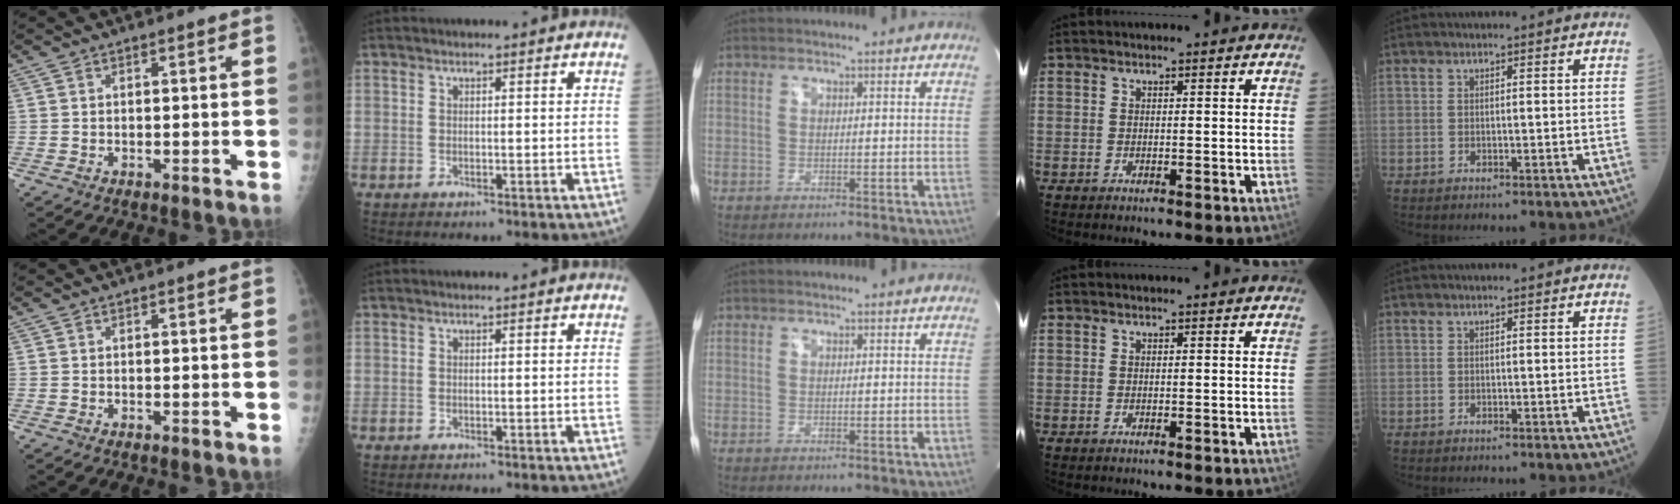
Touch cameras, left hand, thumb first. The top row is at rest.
{}